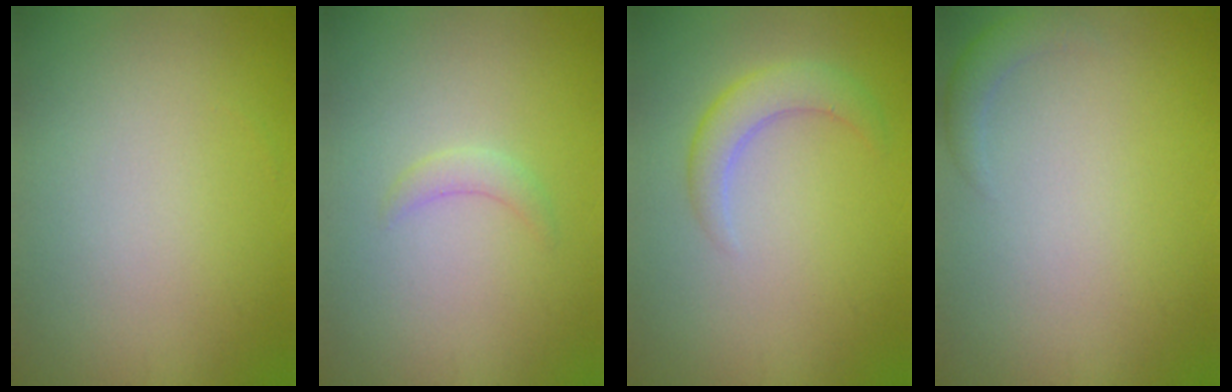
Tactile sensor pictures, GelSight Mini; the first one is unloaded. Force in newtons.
{"total": 1.2, "press": 1.2, "slide": 0.2}
{"total": 2.8, "press": 2.8, "slide": 0.1}
{"total": 1.5, "press": 1.5, "slide": 0.1}